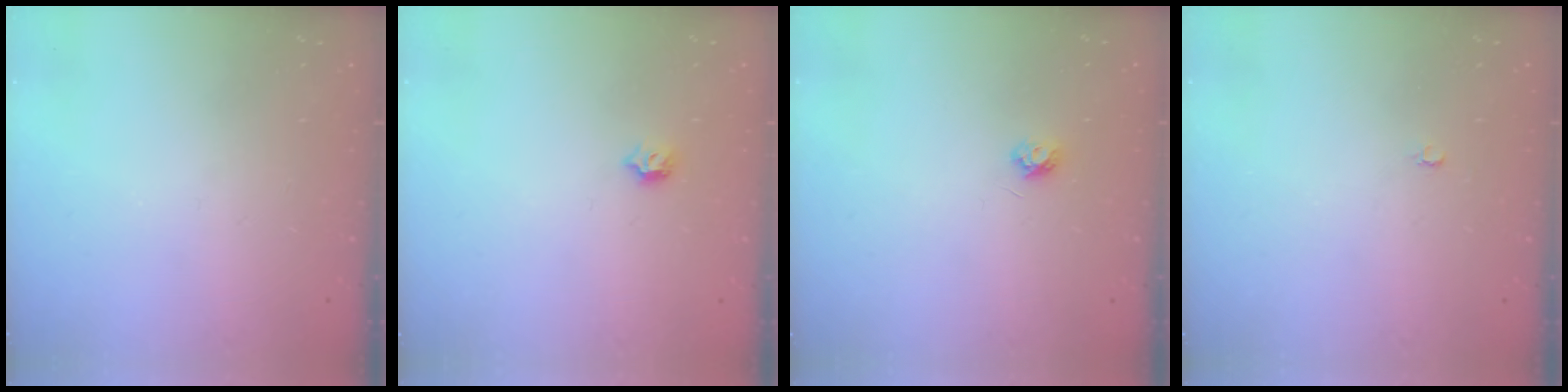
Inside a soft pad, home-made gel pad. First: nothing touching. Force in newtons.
{"total": 4.8, "press": 4.7, "slide": 1.0}
{"total": 3.9, "press": 3.9, "slide": 0.6}
{"total": 2.0, "press": 2.0, "slide": 0.4}